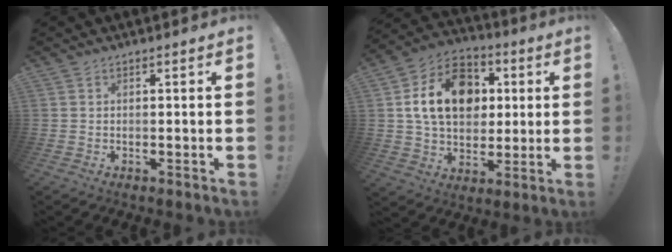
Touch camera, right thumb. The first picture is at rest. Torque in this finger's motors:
{"motor_torque": [2.13, 2.05, 0.51, -0.09, 0.01]}